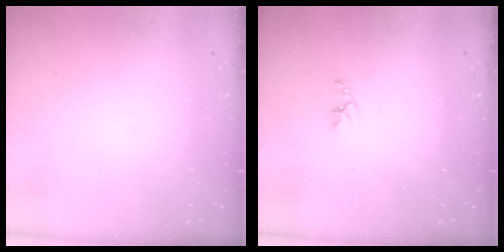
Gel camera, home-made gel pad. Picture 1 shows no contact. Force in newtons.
{"total": 3.3, "press": 3.3, "slide": 0.5}